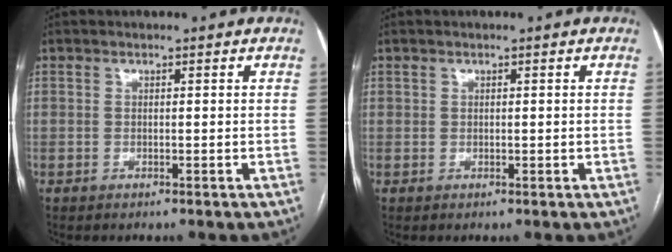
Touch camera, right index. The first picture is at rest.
{"total": 0.6, "force": [0.3, 0.5, 0.2], "torque": [0.000, 0.005, 0.006]}